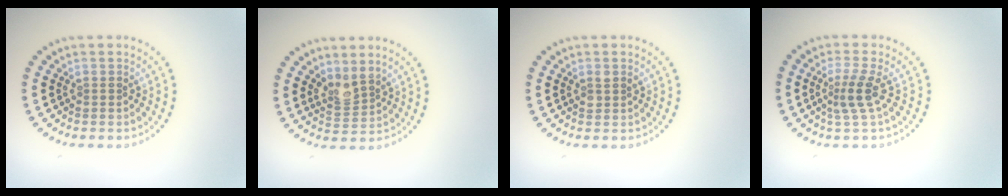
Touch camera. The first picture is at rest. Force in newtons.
{"total": 2.2, "press": 1.7, "slide": 1.4}
{"total": 1.0, "press": 1.0, "slide": 0.3}
{"total": 2.5, "press": 1.9, "slide": 1.7}